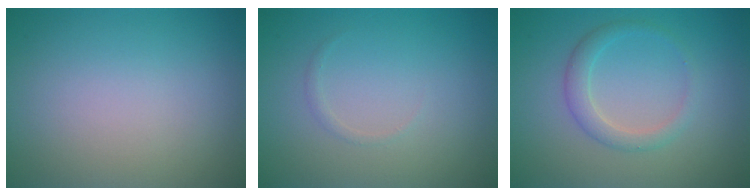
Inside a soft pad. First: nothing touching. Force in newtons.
{"total": 0.5, "press": 0.5, "slide": 0.1}
{"total": 2.1, "press": 2.1, "slide": 0.1}